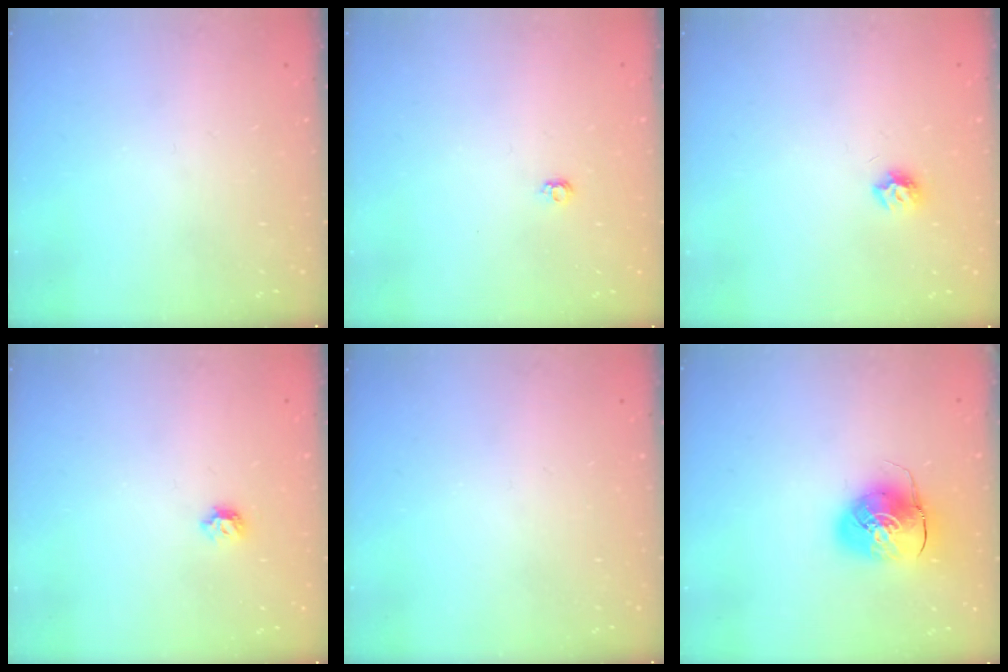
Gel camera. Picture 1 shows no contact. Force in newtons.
{"total": 3.9, "press": 3.9, "slide": 0.5}
{"total": 6.8, "press": 6.8, "slide": 0.6}
{"total": 5.9, "press": 5.8, "slide": 0.9}
{"total": 0.0}
{"total": 9.6, "press": 9.4, "slide": 1.7}